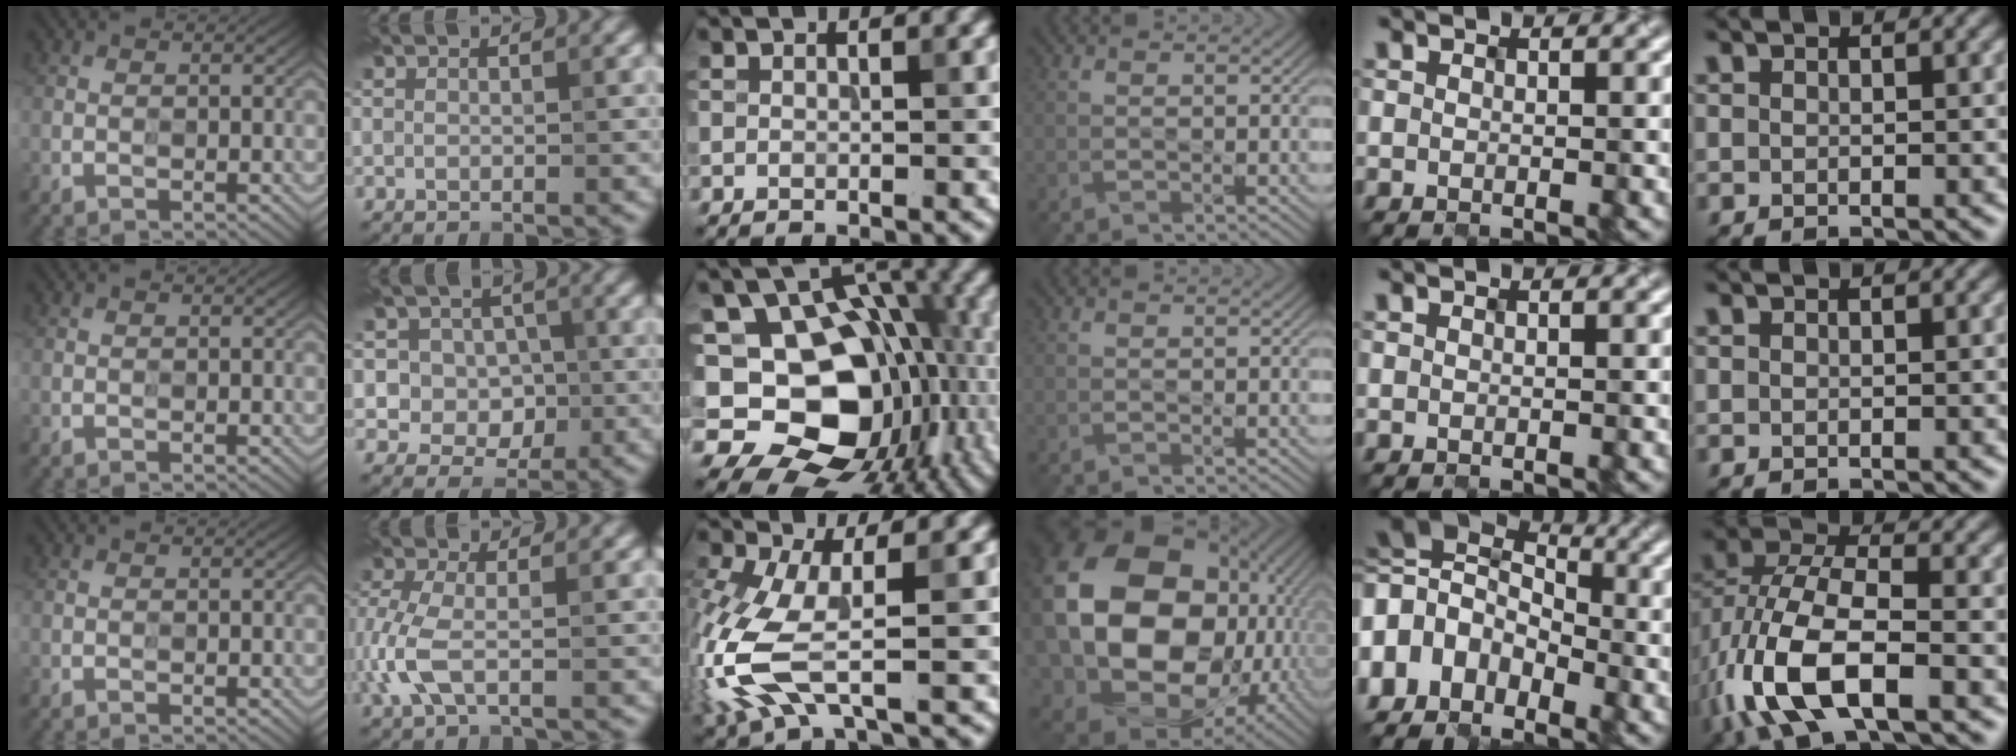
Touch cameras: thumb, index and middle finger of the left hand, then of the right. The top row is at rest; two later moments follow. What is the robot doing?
{"motion": "wipe", "object": "mirror"}